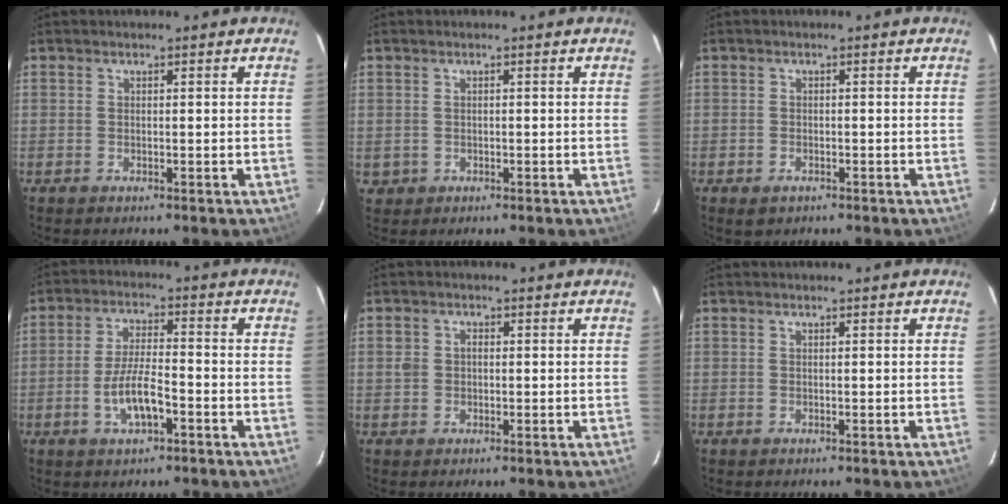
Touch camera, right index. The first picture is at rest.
{"total": 1.9, "force": [-0.1, 1.9, 0.2], "torque": [-0.003, 0.001, 0.001]}
{"total": 2.1, "force": [-1.2, 1.5, 0.8], "torque": [-0.015, -0.003, -0.018]}
{"total": 7.5, "force": [-3.1, 2.2, 6.5], "torque": [-0.130, -0.001, -0.055]}
{"total": 2.3, "force": [-0.2, 2.1, 0.9], "torque": [-0.017, 0.007, -0.005]}
{"total": 0.0}